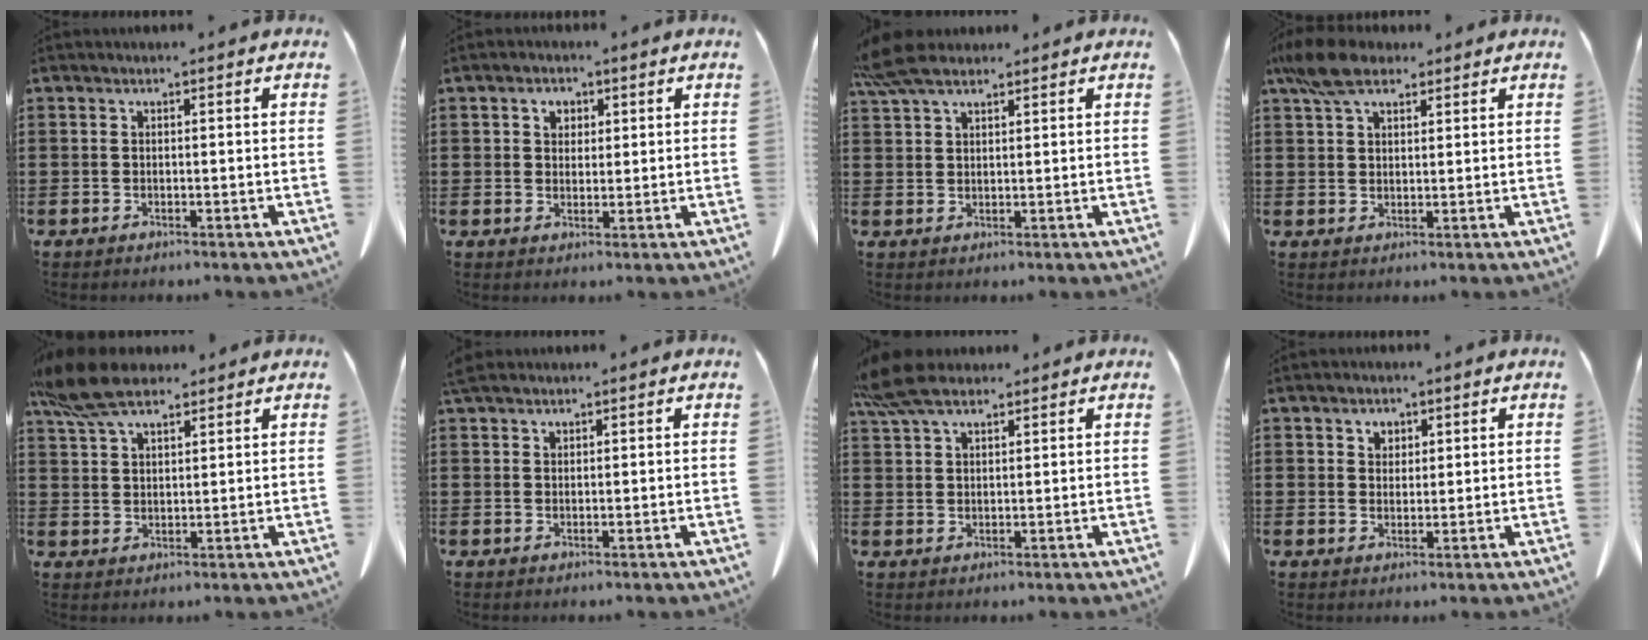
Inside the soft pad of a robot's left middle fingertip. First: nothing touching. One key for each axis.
{"total": 2.4, "fx": 1.1, "fy": 1.9, "fz": 1.0, "tx": -0.019, "ty": 0.004, "tz": 0.016}
{"total": 5.7, "fx": 4.3, "fy": 1.9, "fz": 3.2, "tx": -0.082, "ty": -0.002, "tz": 0.079}
{"total": 6.6, "fx": 4.6, "fy": 2.8, "fz": 3.9, "tx": -0.089, "ty": 0.002, "tz": 0.087}
{"total": 8.7, "fx": 6.6, "fy": 3.0, "fz": 4.8, "tx": -0.118, "ty": -0.007, "tz": 0.123}
{"total": 1.6, "fx": 1.5, "fy": 0.4, "fz": 0.4, "tx": -0.013, "ty": 0.002, "tz": 0.029}
{"total": 6.5, "fx": 5.0, "fy": 2.2, "fz": 3.6, "tx": -0.092, "ty": -0.006, "tz": 0.093}
{"total": 1.9, "fx": 1.4, "fy": 1.2, "fz": 0.3, "tx": -0.001, "ty": 0.002, "tz": 0.025}